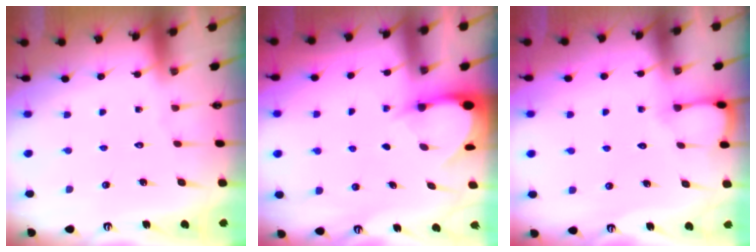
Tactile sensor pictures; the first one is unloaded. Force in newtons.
{"total": 3.1, "press": 3.1, "slide": 0.1}
{"total": 4.3, "press": 4.3, "slide": 0.4}